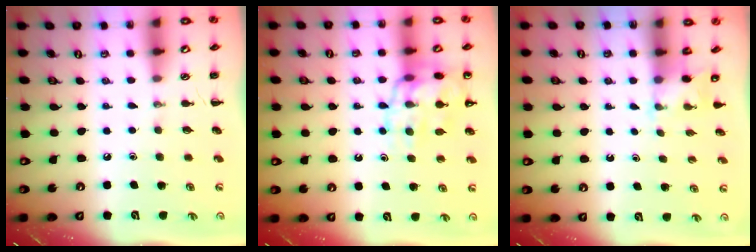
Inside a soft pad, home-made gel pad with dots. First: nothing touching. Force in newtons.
{"total": 16.7, "press": 16.5, "slide": 2.8}
{"total": 2.2, "press": 2.1, "slide": 0.7}